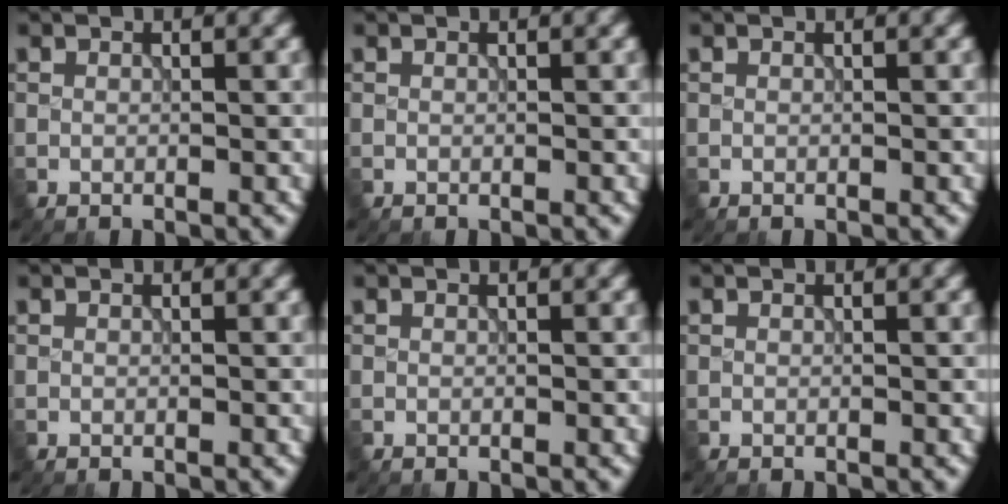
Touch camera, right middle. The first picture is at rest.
{"total": 0.0}
{"total": 0.0}
{"total": 0.0}
{"total": 0.0}
{"total": 0.0}